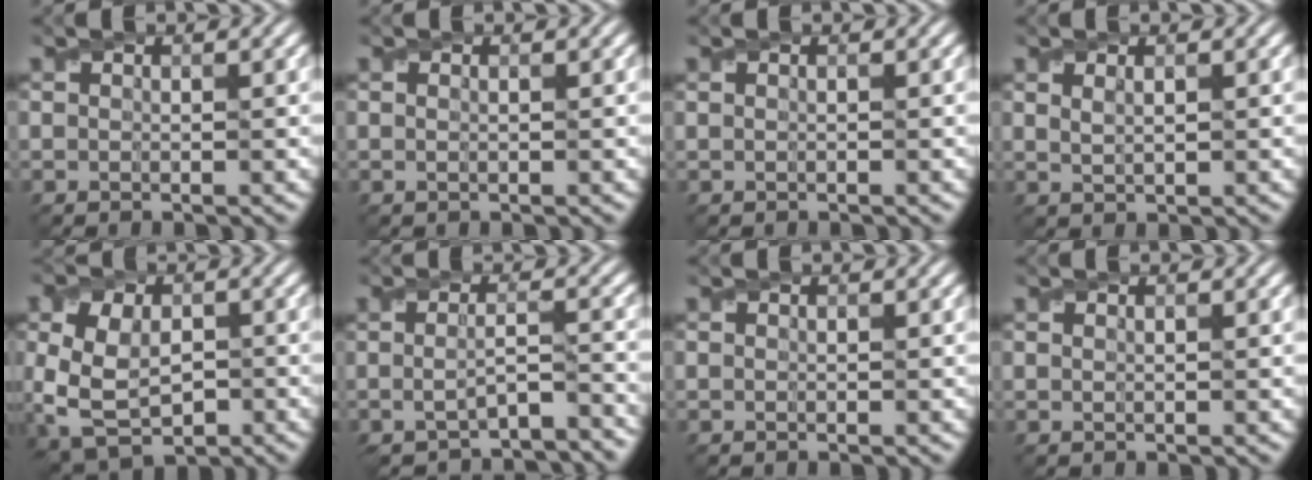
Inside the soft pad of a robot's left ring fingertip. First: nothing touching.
{"total": 0.5, "force": [0.2, 0.2, 0.4], "torque": [-0.010, -0.004, 0.002]}
{"total": 0.0}
{"total": 1.2, "force": [0.6, 0.4, 0.9], "torque": [-0.019, -0.001, 0.015]}
{"total": 7.1, "force": [-0.9, 4.8, 5.2], "torque": [-0.111, -0.011, -0.016]}
{"total": 4.5, "force": [-3.1, 0.9, 3.2], "torque": [-0.057, -0.015, -0.047]}
{"total": 0.0}
{"total": 0.0}